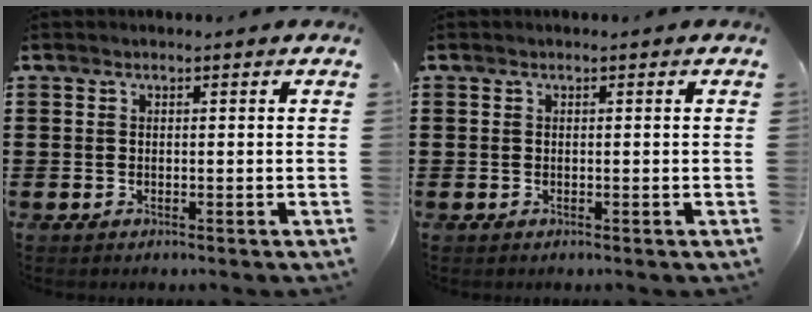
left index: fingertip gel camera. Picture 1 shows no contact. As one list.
[{"total": 0.0}]